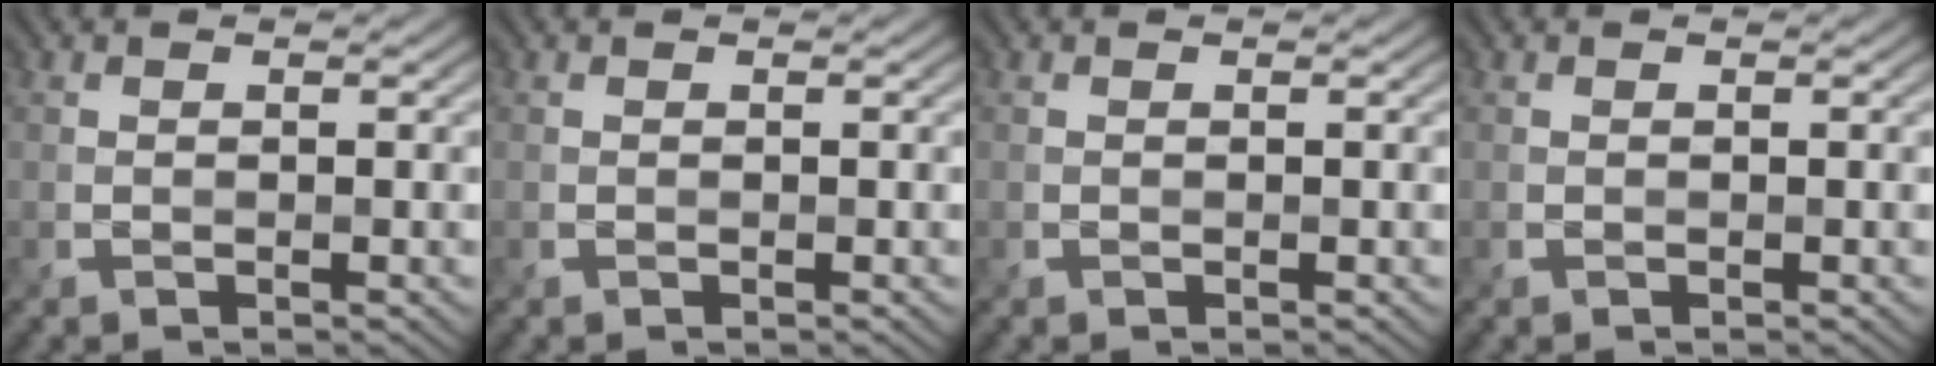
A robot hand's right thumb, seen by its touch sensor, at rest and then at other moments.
{"total": 0.0}
{"total": 0.0}
{"total": 0.0}